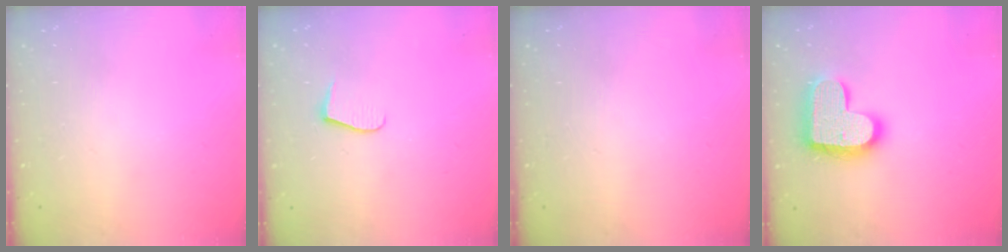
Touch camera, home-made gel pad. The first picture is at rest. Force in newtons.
{"total": 7.0, "press": 6.9, "slide": 0.5}
{"total": 0.0}
{"total": 17.6, "press": 17.5, "slide": 1.0}